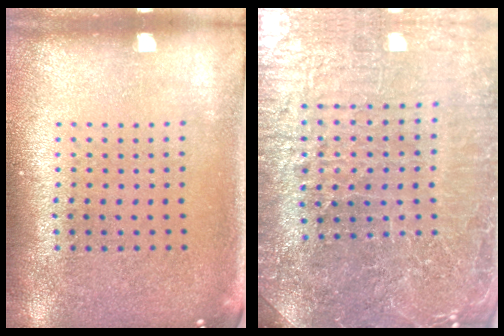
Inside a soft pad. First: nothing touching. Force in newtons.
{"total": 5.1, "press": 4.9, "slide": 1.6}